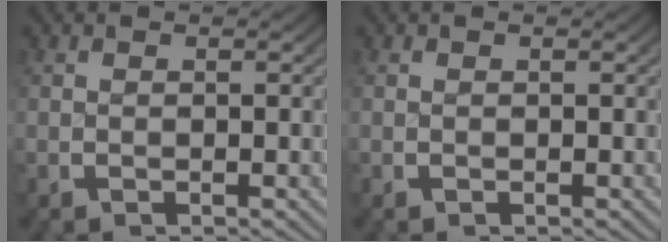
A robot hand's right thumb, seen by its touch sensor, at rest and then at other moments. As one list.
[{"total": 0.0}]